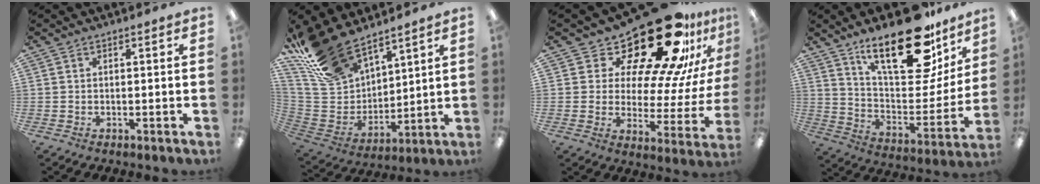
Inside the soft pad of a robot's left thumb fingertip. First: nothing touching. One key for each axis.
{"total": 18.9, "fx": 15.2, "fy": 8.6, "fz": 7.1, "tx": -0.173, "ty": -0.087, "tz": 0.289}
{"total": 25.4, "fx": 19.3, "fy": 8.9, "fz": 13.9, "tx": -0.203, "ty": -0.149, "tz": 0.317}
{"total": 26.2, "fx": 17.3, "fy": 10.6, "fz": 16.6, "tx": -0.242, "ty": -0.107, "tz": 0.292}